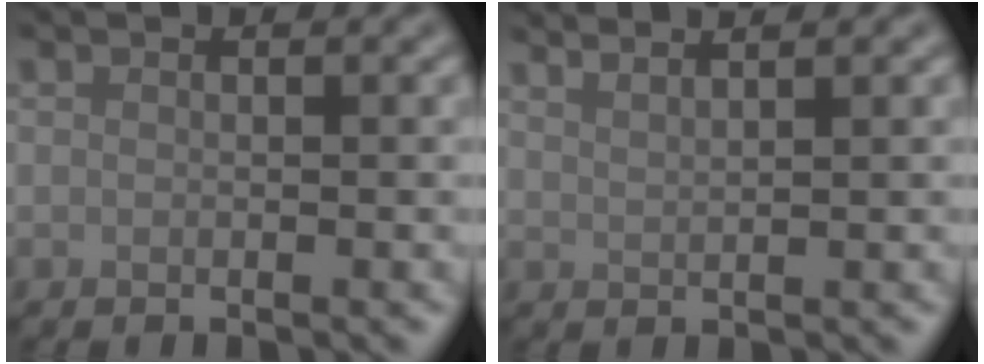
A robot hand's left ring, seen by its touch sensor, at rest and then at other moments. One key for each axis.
{"total": 3.7, "fx": 2.9, "fy": 1.2, "fz": 2.0, "tx": -0.004, "ty": 0.020, "tz": 0.015}